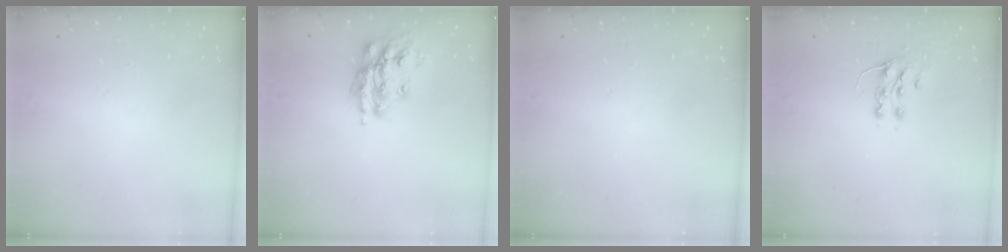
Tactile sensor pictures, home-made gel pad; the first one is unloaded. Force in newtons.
{"total": 15.1, "press": 15.0, "slide": 1.0}
{"total": 0.0}
{"total": 7.3, "press": 7.3, "slide": 0.4}